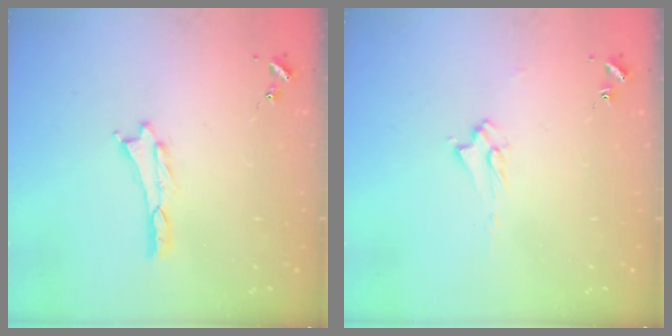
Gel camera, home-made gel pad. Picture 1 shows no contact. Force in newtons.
{"total": 1.9, "press": 1.9, "slide": 0.3}